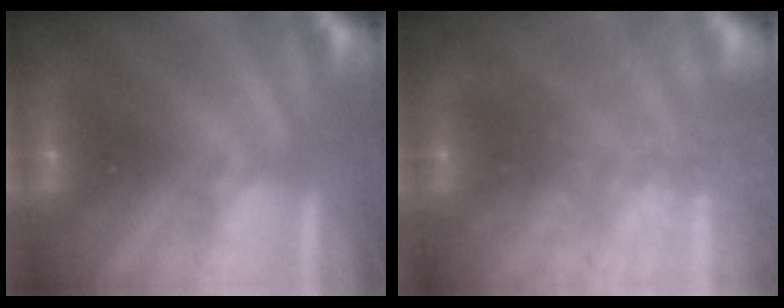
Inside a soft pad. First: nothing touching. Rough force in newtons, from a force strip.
{"total": 2.4}